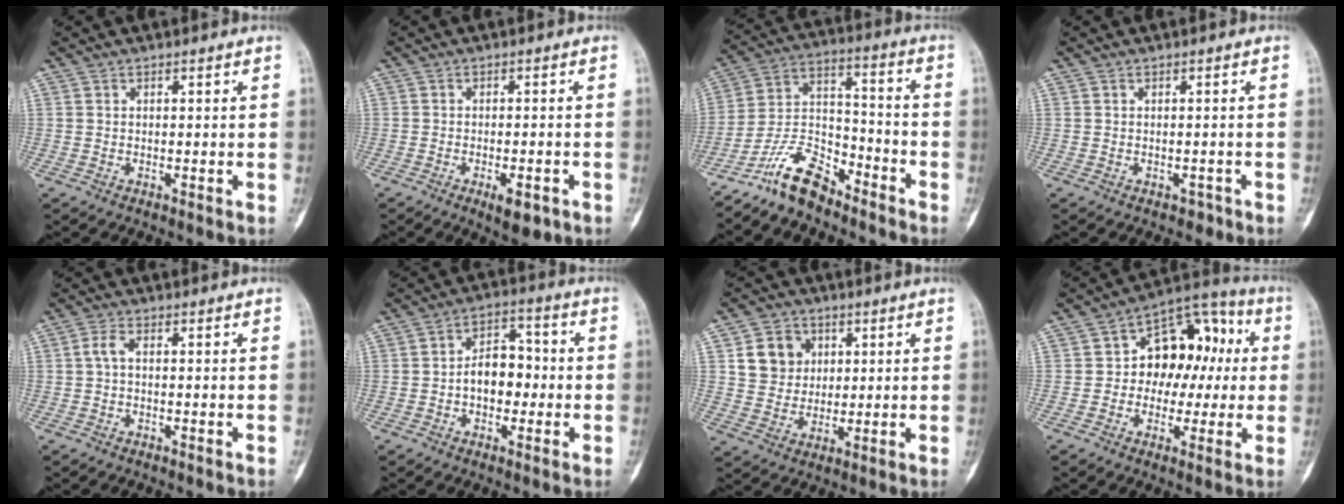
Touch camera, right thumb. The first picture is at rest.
{"total": 4.9, "force": [-2.4, 1.9, 3.8], "torque": [-0.049, 0.006, -0.029]}
{"total": 11.3, "force": [-9.3, 4.4, 4.7], "torque": [-0.080, 0.082, -0.185]}
{"total": 1.1, "force": [-0.7, 0.7, 0.2], "torque": [0.003, 0.007, -0.011]}
{"total": 2.1, "force": [0.0, 0.9, 1.9], "torque": [-0.044, 0.004, -0.004]}
{"total": 8.6, "force": [-1.0, 5.8, 6.2], "torque": [-0.071, 0.032, -0.025]}
{"total": 8.3, "force": [2.5, 7.2, 3.1], "torque": [-0.018, -0.008, 0.048]}
{"total": 14.4, "force": [0.8, 10.3, 10.1], "torque": [-0.088, 0.043, 0.000]}